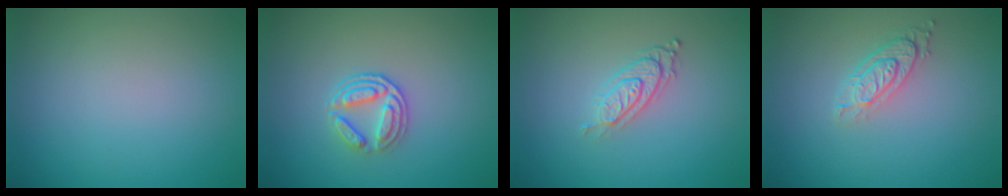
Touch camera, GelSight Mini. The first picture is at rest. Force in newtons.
{"total": 2.6, "press": 2.1, "slide": 1.6}
{"total": 3.0, "press": 2.0, "slide": 2.2}
{"total": 3.1, "press": 2.3, "slide": 2.1}